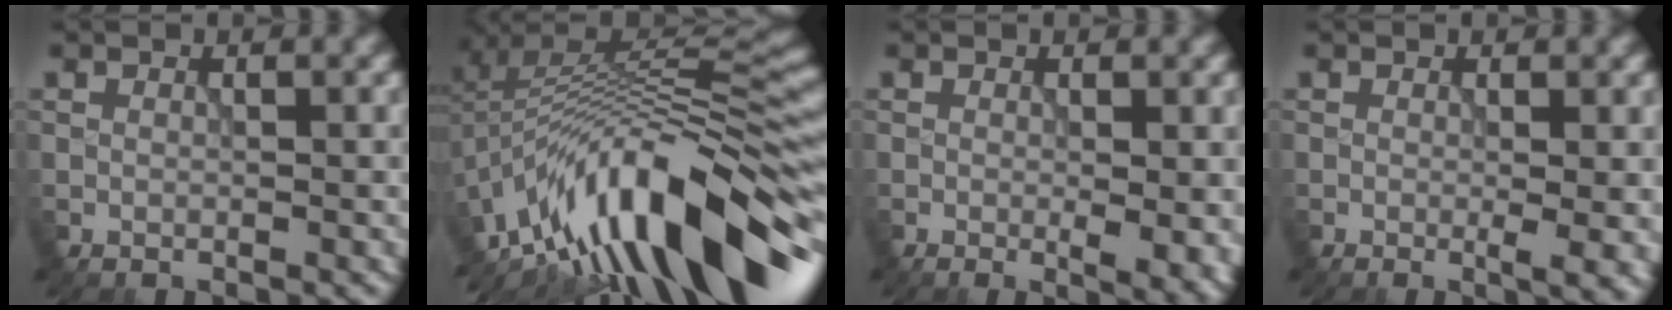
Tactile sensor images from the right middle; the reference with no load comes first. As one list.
[{"total": 14.6, "force": [-6.3, 5.1, 12.1], "torque": [-0.206, 0.029, -0.114]}, {"total": 3.2, "force": [-0.5, 0.8, 3.1], "torque": [-0.044, -0.011, -0.004]}, {"total": 2.5, "force": [-0.2, 0.5, 2.4], "torque": [-0.035, -0.009, -0.002]}]